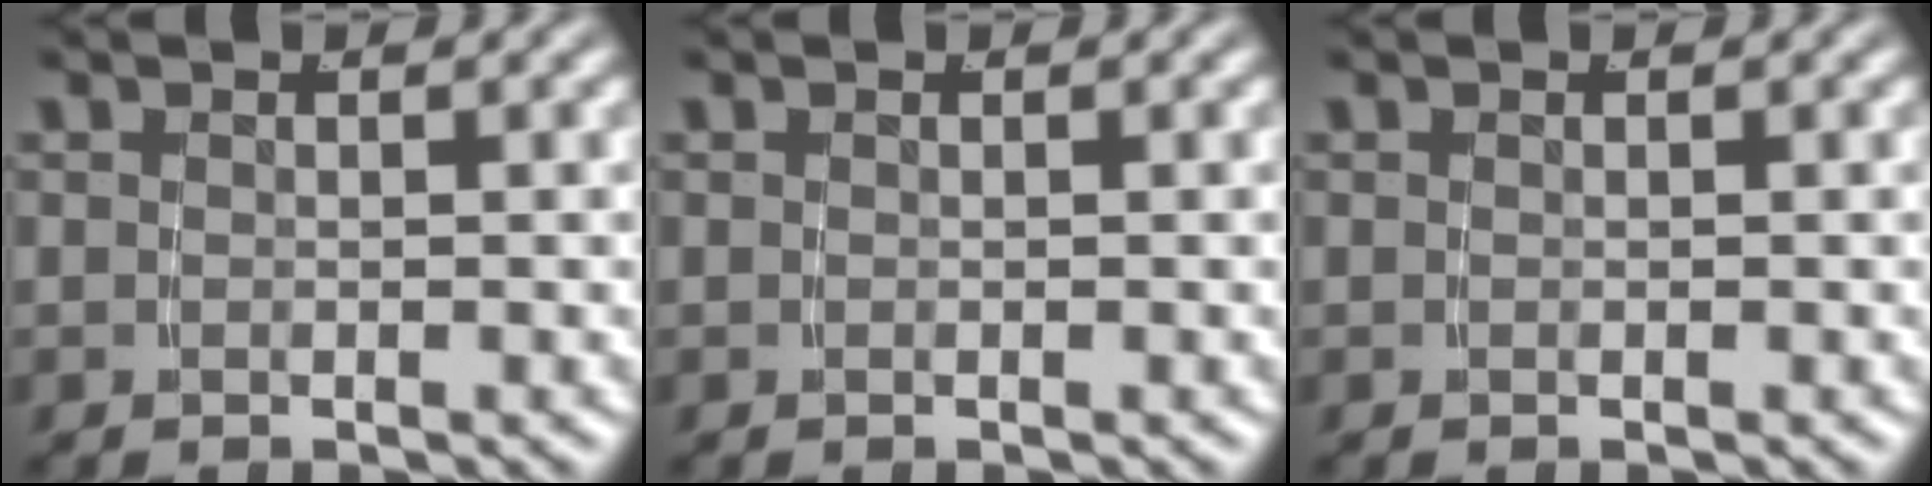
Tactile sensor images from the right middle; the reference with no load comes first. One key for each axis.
{"total": 0.0}
{"total": 0.0}